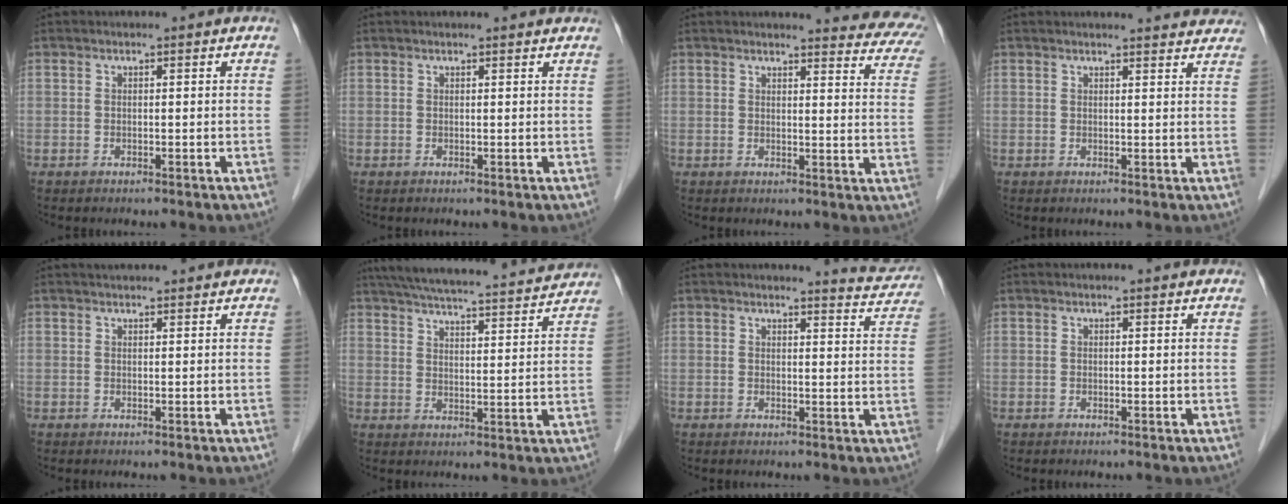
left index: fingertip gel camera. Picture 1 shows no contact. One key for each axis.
{"total": 2.8, "fx": 2.7, "fy": 0.1, "fz": 0.7, "tx": -0.012, "ty": 0.009, "tz": 0.024}
{"total": 13.7, "fx": 13.0, "fy": 2.1, "fz": 3.9, "tx": -0.013, "ty": -0.070, "tz": 0.107}
{"total": 10.5, "fx": 10.2, "fy": 1.2, "fz": 2.3, "tx": -0.010, "ty": -0.009, "tz": 0.094}
{"total": 5.9, "fx": 5.5, "fy": 0.7, "fz": 1.9, "tx": -0.023, "ty": 0.032, "tz": 0.066}
{"total": 22.2, "fx": 20.3, "fy": 2.2, "fz": 8.7, "tx": -0.144, "ty": 0.012, "tz": 0.272}
{"total": 6.3, "fx": 6.3, "fy": 0.3, "fz": 0.5, "tx": -0.006, "ty": -0.028, "tz": 0.053}
{"total": 2.6, "fx": 2.5, "fy": 0.2, "fz": 0.7, "tx": -0.012, "ty": 0.010, "tz": 0.023}